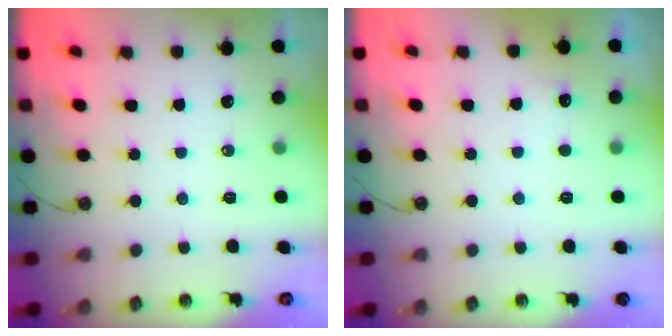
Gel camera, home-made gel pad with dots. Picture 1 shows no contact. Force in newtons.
{"total": 4.7, "press": 4.6, "slide": 1.1}